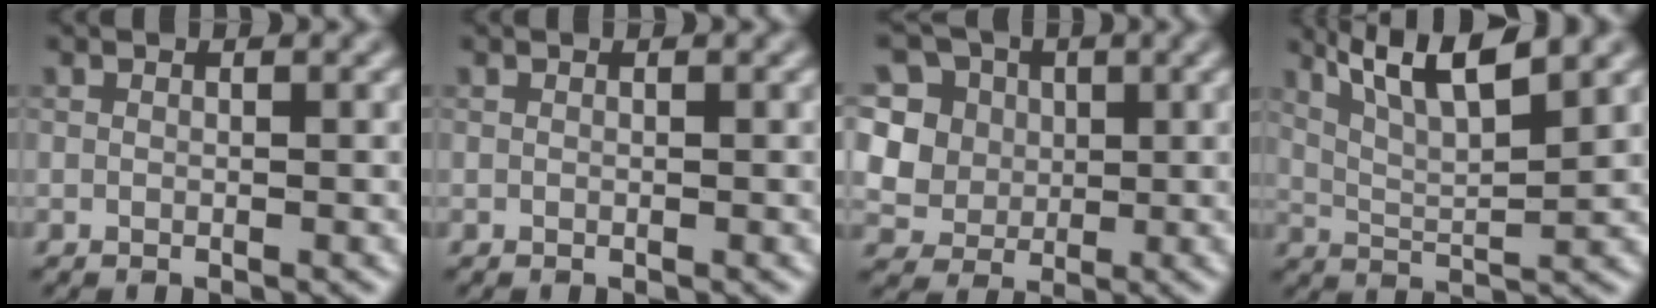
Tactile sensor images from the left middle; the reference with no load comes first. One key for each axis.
{"total": 0.0}
{"total": 8.8, "fx": 3.5, "fy": 7.1, "fz": 3.7, "tx": -0.081, "ty": 0.022, "tz": 0.042}
{"total": 6.7, "fx": 4.6, "fy": 1.4, "fz": 4.7, "tx": -0.080, "ty": 0.020, "tz": 0.071}